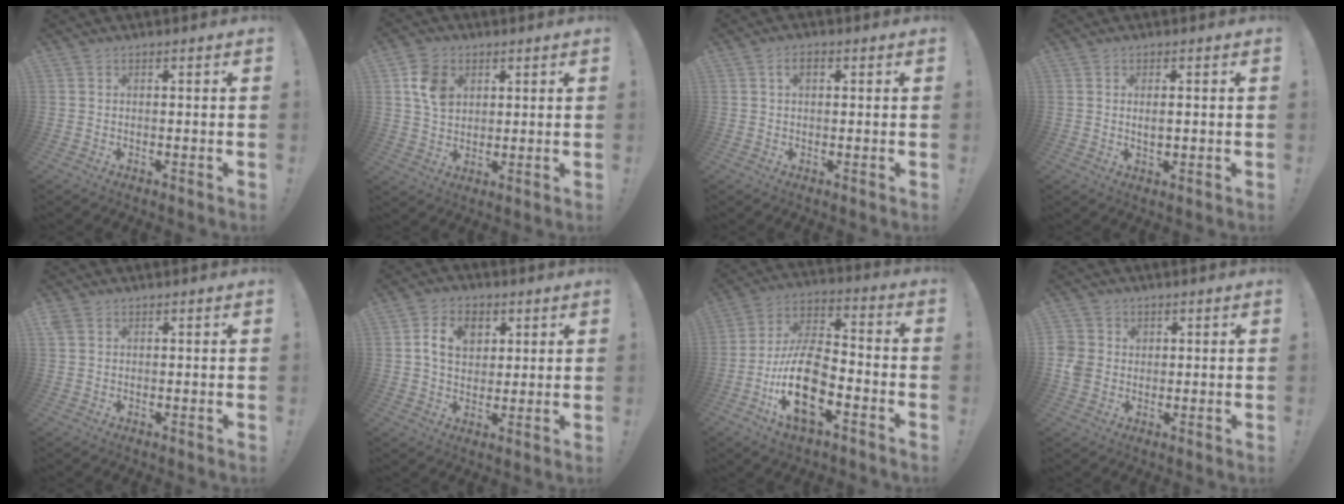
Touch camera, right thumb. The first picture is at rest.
{"total": 9.6, "force": [3.4, 7.2, 5.3], "torque": [-0.076, 0.001, 0.066]}
{"total": 2.7, "force": [0.7, 1.5, 2.1], "torque": [-0.038, 0.007, 0.010]}
{"total": 2.5, "force": [0.2, 1.0, 2.3], "torque": [-0.035, -0.002, 0.000]}
{"total": 2.0, "force": [0.9, 1.5, 1.0], "torque": [-0.018, 0.001, 0.019]}
{"total": 9.4, "force": [2.9, 7.2, 5.3], "torque": [-0.076, 0.000, 0.053]}
{"total": 19.2, "force": [-7.3, 9.5, 15.0], "torque": [-0.284, 0.034, -0.119]}
{"total": 5.8, "force": [0.5, 5.5, 1.9], "torque": [-0.047, 0.003, 0.010]}